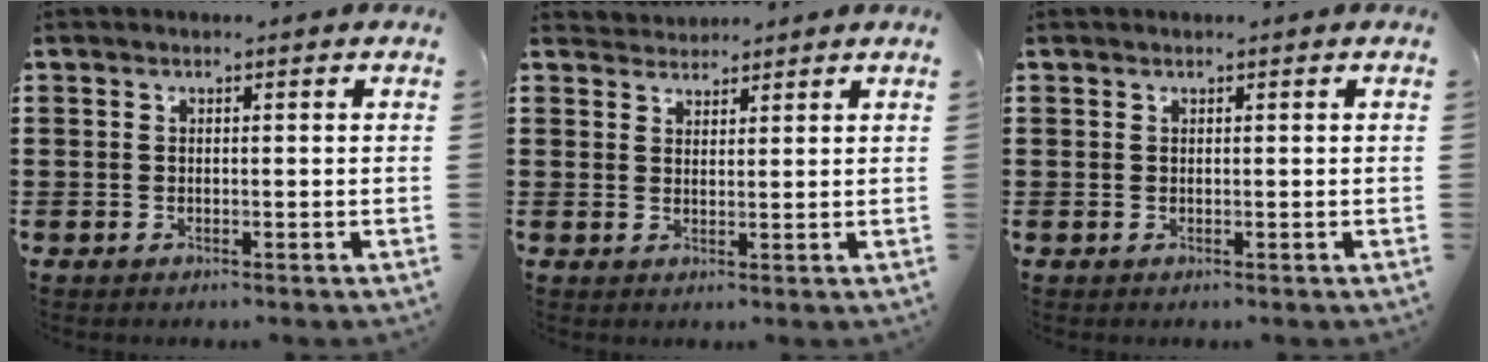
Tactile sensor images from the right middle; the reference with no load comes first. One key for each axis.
{"total": 2.2, "fx": 2.2, "fy": 0.3, "fz": -0.5, "tx": 0.003, "ty": 0.002, "tz": 0.043}
{"total": 0.0}